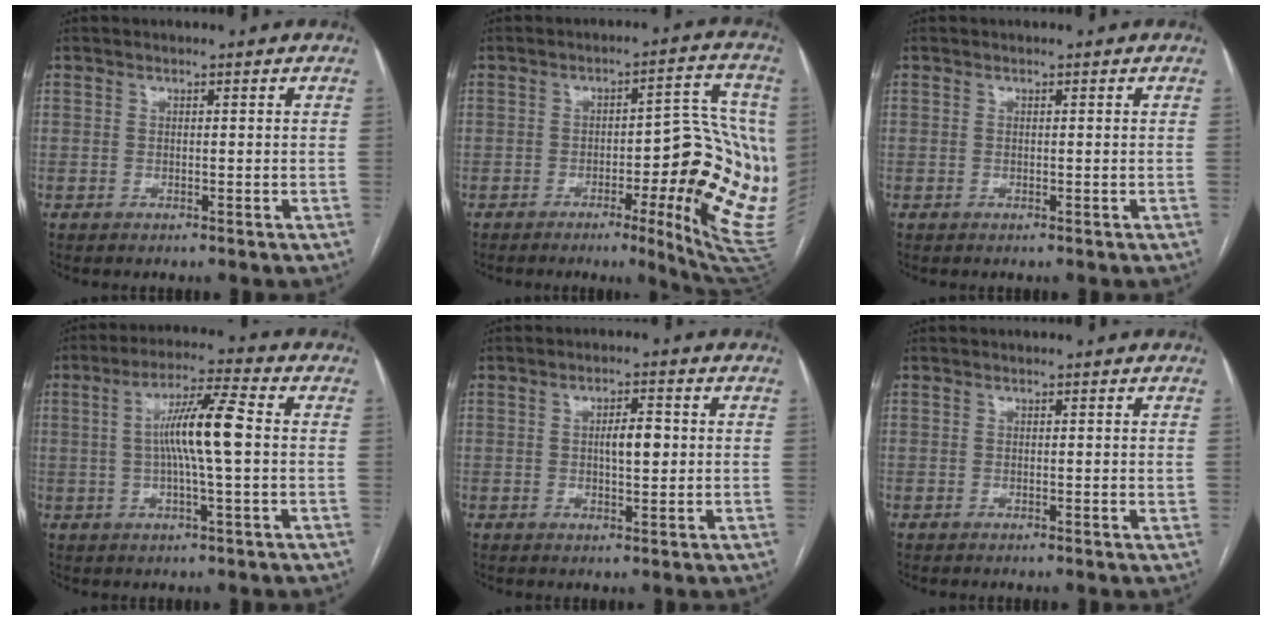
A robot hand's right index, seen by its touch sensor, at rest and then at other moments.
{"total": 16.6, "force": [-3.9, 3.5, 15.8], "torque": [-0.139, 0.019, -0.035]}
{"total": 0.0}
{"total": 9.5, "force": [0.4, 0.3, 9.5], "torque": [-0.177, 0.011, 0.001]}
{"total": 4.0, "force": [0.3, 1.3, 3.8], "torque": [-0.063, 0.005, 0.006]}
{"total": 1.0, "force": [0.1, 0.2, 1.0], "torque": [-0.019, 0.000, 0.004]}